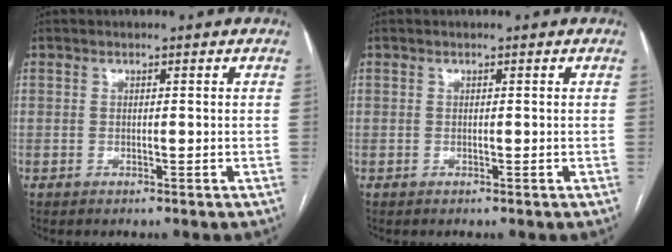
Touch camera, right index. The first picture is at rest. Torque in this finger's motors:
{"motor_torque": [0.01, -0.01, 0.00, 0.00]}